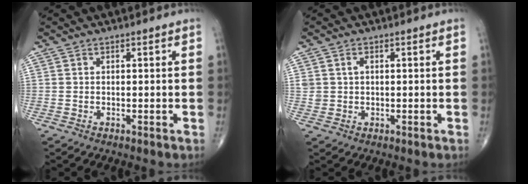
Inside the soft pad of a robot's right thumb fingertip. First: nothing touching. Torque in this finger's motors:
{"motor_torque": [-0.07, -0.01, 0.28, 0.27, 0.02]}